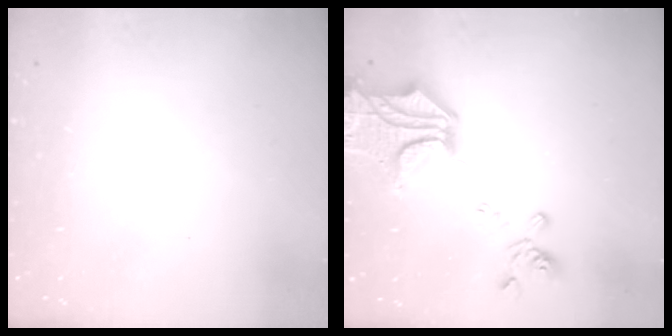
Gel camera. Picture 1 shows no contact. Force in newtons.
{"total": 10.7, "press": 10.2, "slide": 3.3}